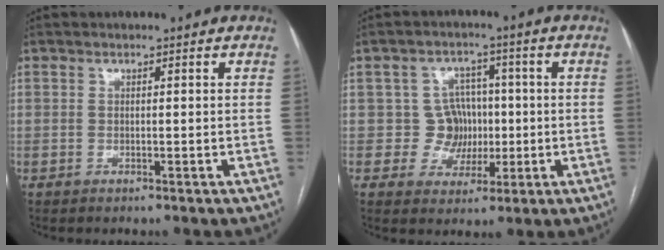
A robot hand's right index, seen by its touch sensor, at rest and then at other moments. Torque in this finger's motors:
{"motor_torque": [0.40, 0.06, -0.01, 0.00]}